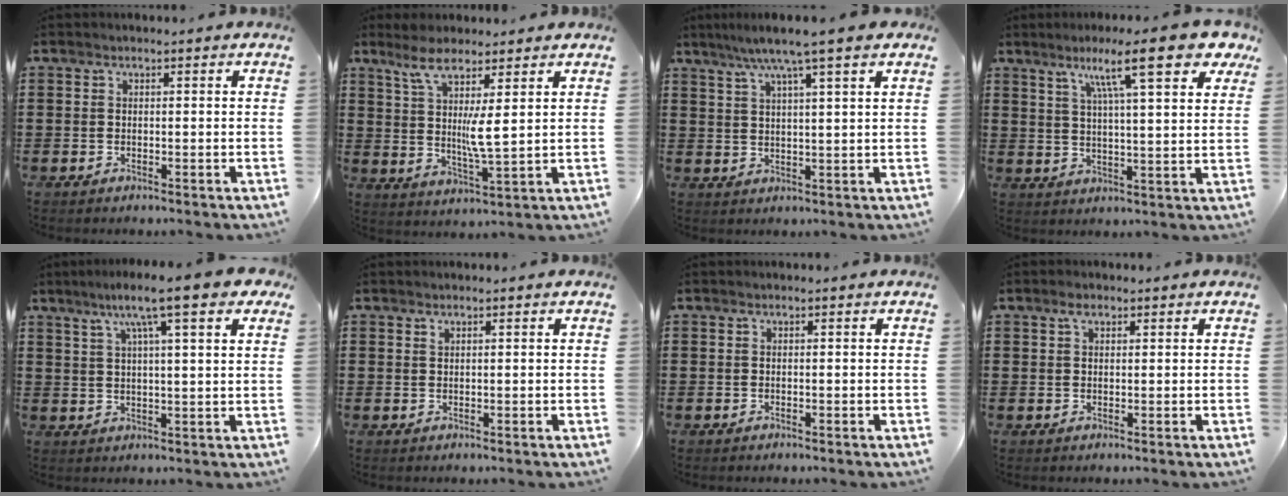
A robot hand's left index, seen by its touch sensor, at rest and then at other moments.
{"total": 7.3, "force": [3.8, 1.1, 6.2], "torque": [-0.121, -0.015, 0.063]}
{"total": 6.1, "force": [4.5, -0.4, 4.2], "torque": [-0.093, -0.008, 0.076]}
{"total": 13.3, "force": [8.4, 1.8, 10.1], "torque": [-0.183, -0.018, 0.133]}
{"total": 9.9, "force": [6.2, 1.1, 7.6], "torque": [-0.149, -0.007, 0.100]}
{"total": 0.7, "force": [0.5, 0.2, 0.4], "torque": [-0.011, 0.001, 0.009]}
{"total": 0.0}
{"total": 1.7, "force": [1.0, 0.9, 1.0], "torque": [-0.022, 0.005, 0.018]}